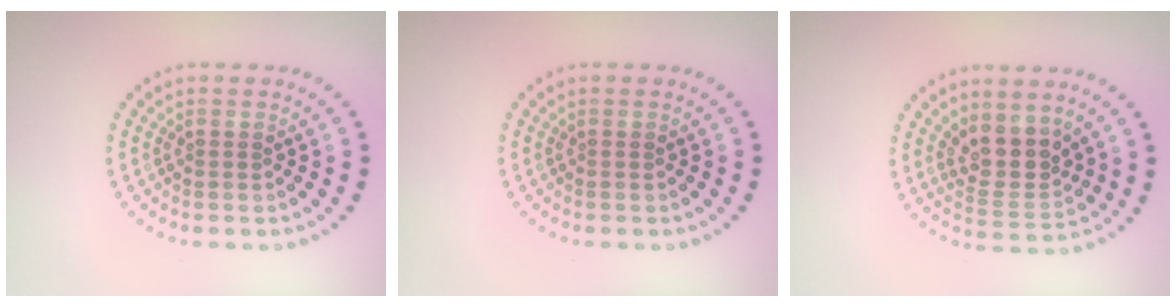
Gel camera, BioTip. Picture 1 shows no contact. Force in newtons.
{"total": 0.0}
{"total": 3.5, "press": 3.0, "slide": 1.8}